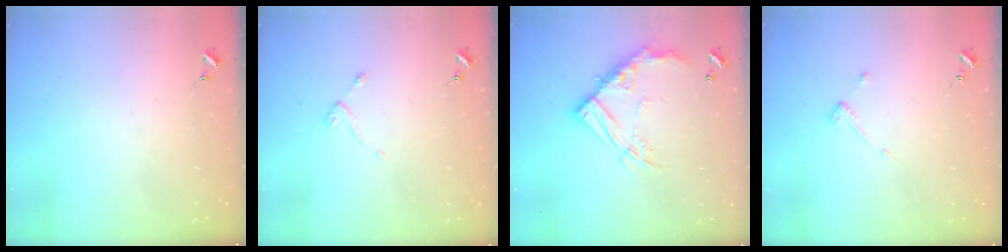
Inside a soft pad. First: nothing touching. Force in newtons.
{"total": 2.6, "press": 2.6, "slide": 0.5}
{"total": 17.2, "press": 17.1, "slide": 1.7}
{"total": 3.1, "press": 3.0, "slide": 0.5}